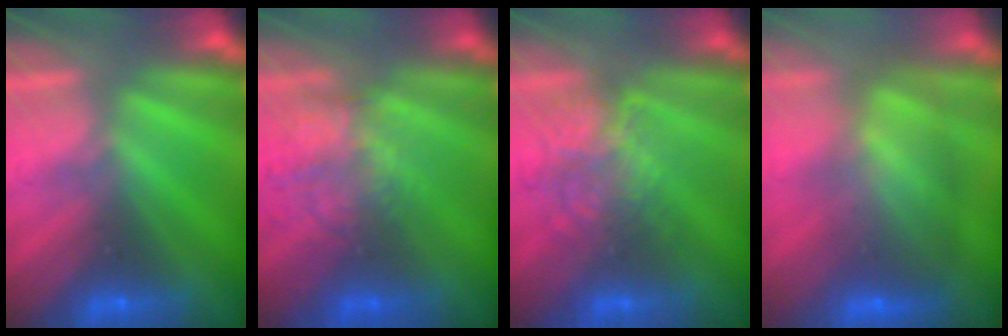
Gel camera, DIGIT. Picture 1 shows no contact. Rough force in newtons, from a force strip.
{"total": 2.1}
{"total": 2.1}
{"total": 13.7}